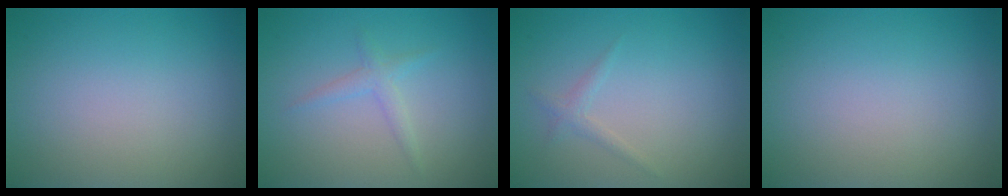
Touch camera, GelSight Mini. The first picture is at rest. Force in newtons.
{"total": 1.4, "press": 1.4, "slide": 0.0}
{"total": 1.0, "press": 1.0, "slide": 0.0}
{"total": 0.0}